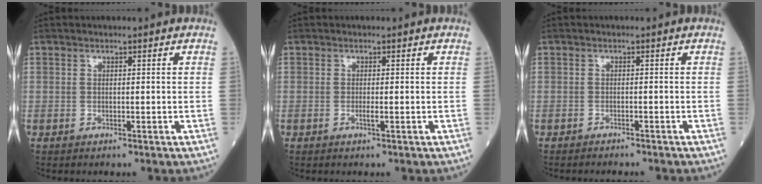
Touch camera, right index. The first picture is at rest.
{"total": 0.9, "force": [-0.3, 0.0, 0.9], "torque": [-0.018, -0.002, -0.004]}
{"total": 3.2, "force": [-3.0, 0.4, 1.0], "torque": [-0.012, -0.003, -0.038]}